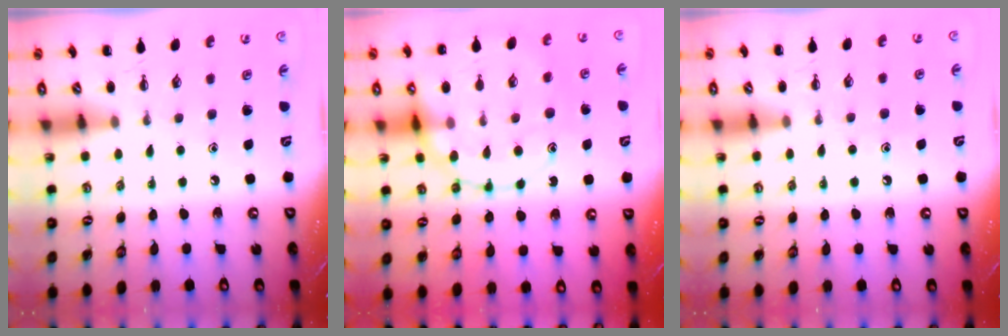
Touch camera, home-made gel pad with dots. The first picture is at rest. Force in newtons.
{"total": 18.7, "press": 18.7, "slide": 1.0}
{"total": 7.4, "press": 7.3, "slide": 0.9}